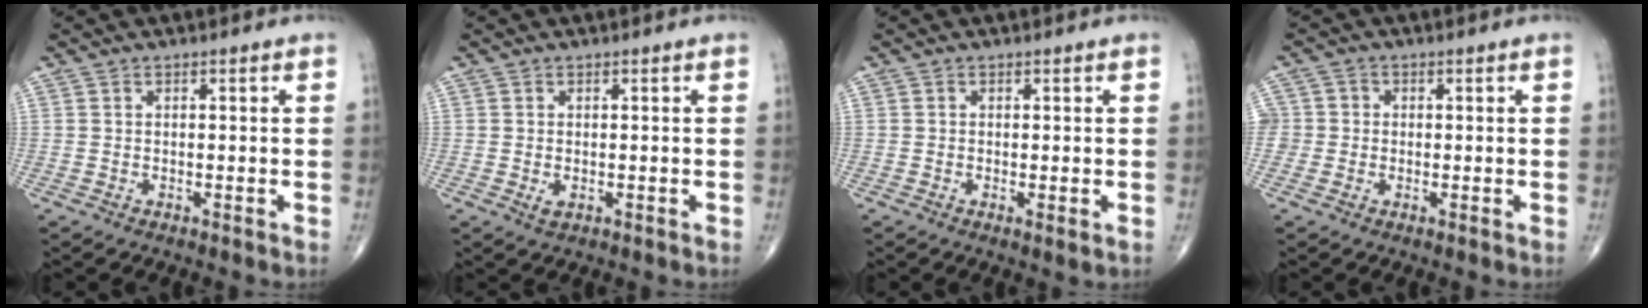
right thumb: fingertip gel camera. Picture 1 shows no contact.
{"total": 1.4, "force": [-0.2, 0.9, 1.1], "torque": [-0.017, -0.001, 0.000]}
{"total": 1.3, "force": [-0.2, 0.2, 1.2], "torque": [-0.025, -0.007, -0.005]}
{"total": 3.6, "force": [-0.4, 3.5, 0.5], "torque": [0.012, 0.011, -0.012]}